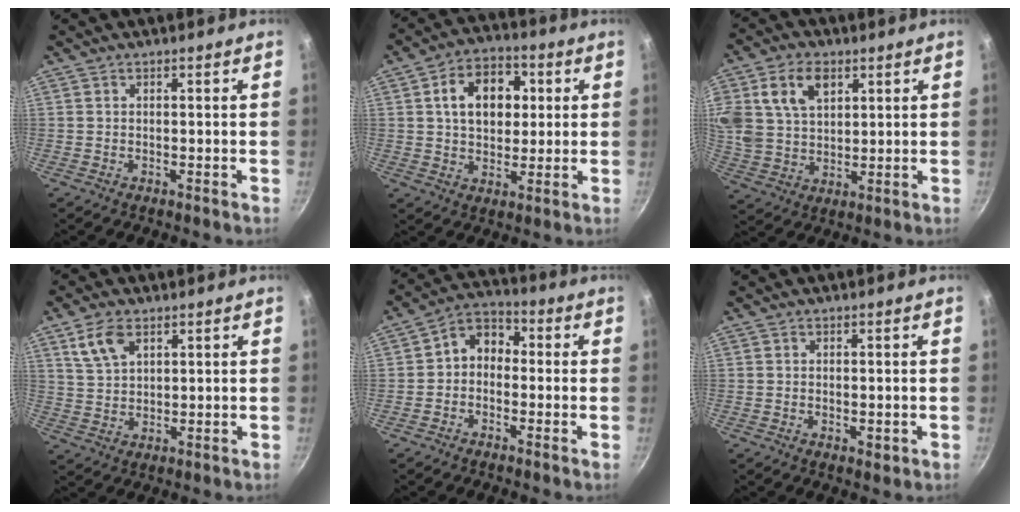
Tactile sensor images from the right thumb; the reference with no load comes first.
{"total": 12.7, "force": [2.6, 9.1, 8.6], "torque": [-0.099, 0.010, 0.032]}
{"total": 14.4, "force": [5.5, 10.0, 8.8], "torque": [-0.167, 0.001, 0.105]}
{"total": 6.5, "force": [3.4, 3.7, 4.2], "torque": [-0.072, -0.008, 0.071]}
{"total": 6.6, "force": [-0.7, 5.1, 4.0], "torque": [-0.038, 0.031, -0.032]}
{"total": 1.8, "force": [-0.2, 1.0, 1.5], "torque": [-0.021, -0.004, -0.003]}